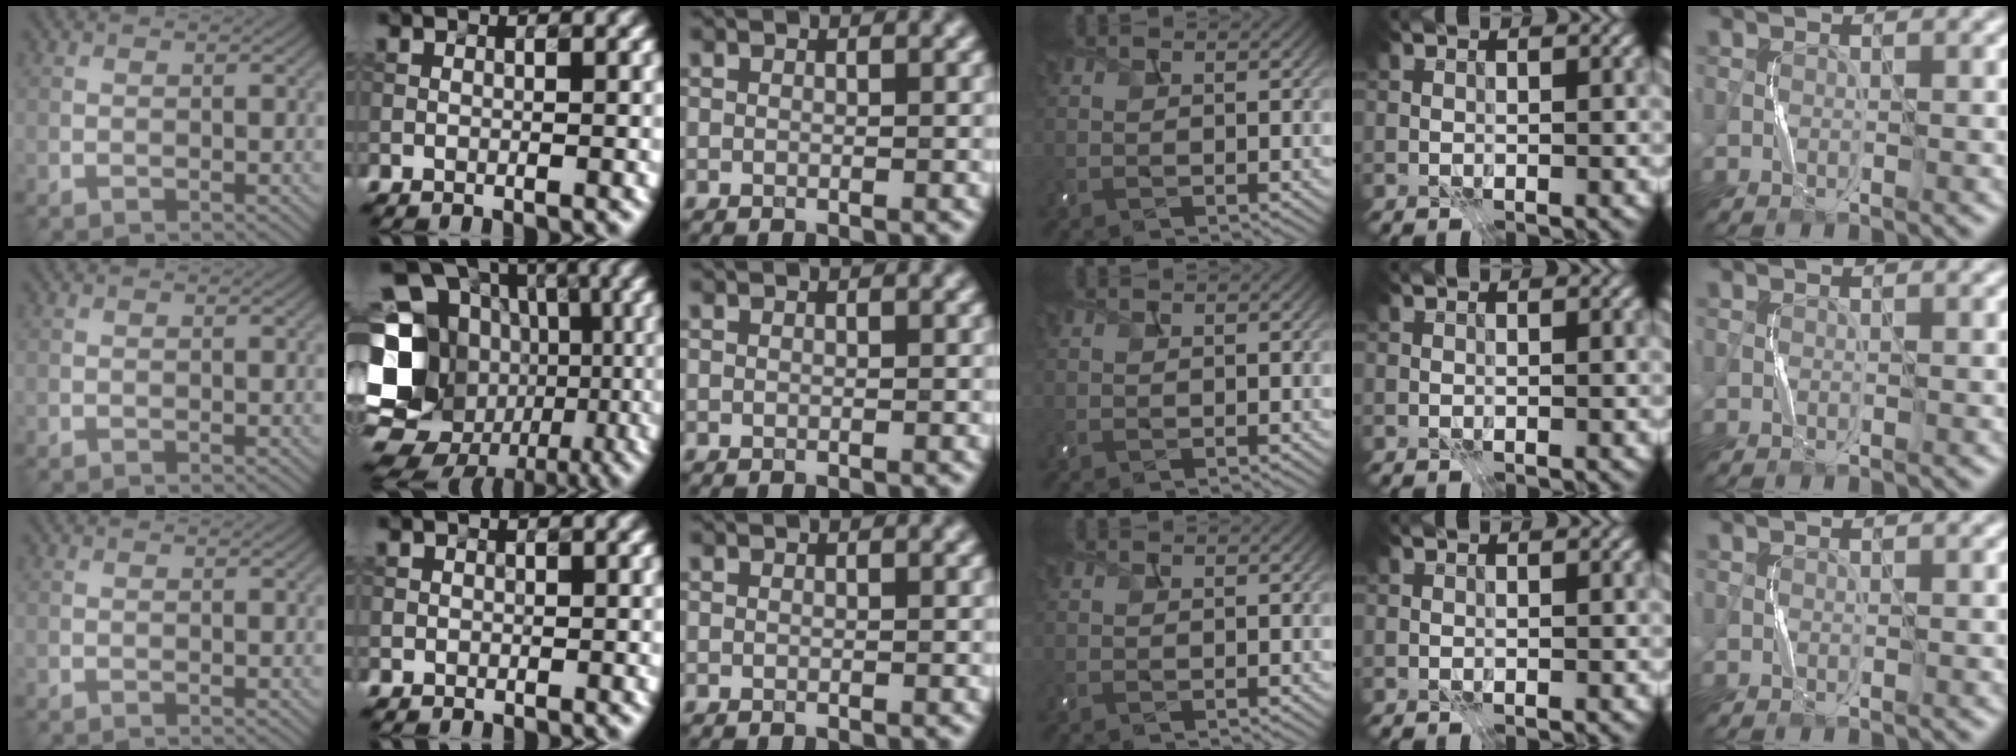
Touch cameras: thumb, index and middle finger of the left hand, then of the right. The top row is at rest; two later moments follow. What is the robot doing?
{"motion": "press", "object": "camera"}